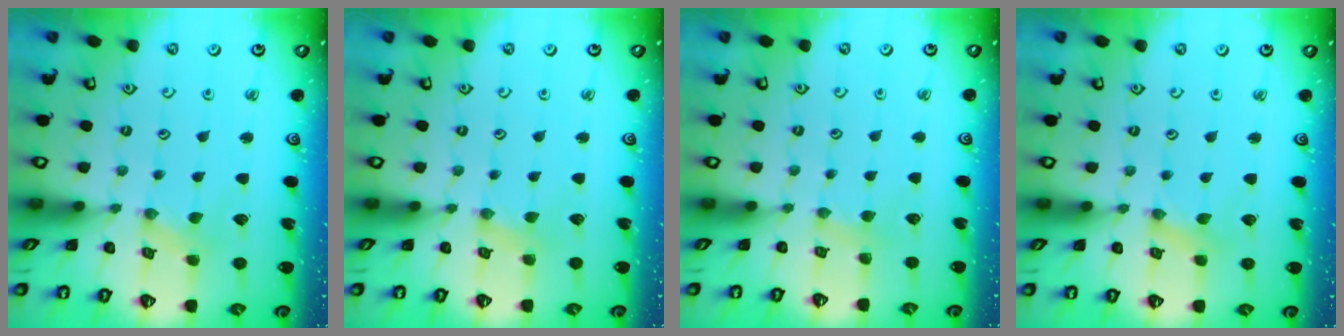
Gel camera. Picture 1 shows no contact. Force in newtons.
{"total": 2.4, "press": 2.4, "slide": 0.4}
{"total": 2.0, "press": 2.0, "slide": 0.4}
{"total": 0.0}